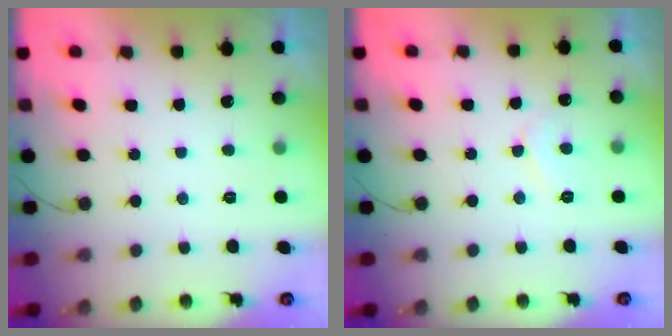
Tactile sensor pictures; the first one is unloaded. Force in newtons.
{"total": 5.8, "press": 5.8, "slide": 0.4}